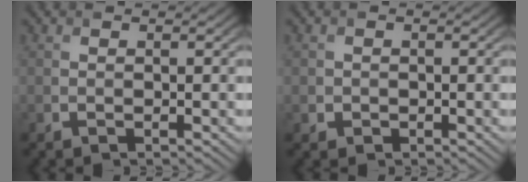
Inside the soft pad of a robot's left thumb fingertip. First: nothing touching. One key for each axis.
{"total": 1.2, "fx": -0.4, "fy": 1.1, "fz": 0.0, "tx": -0.002, "ty": -0.006, "tz": -0.012}